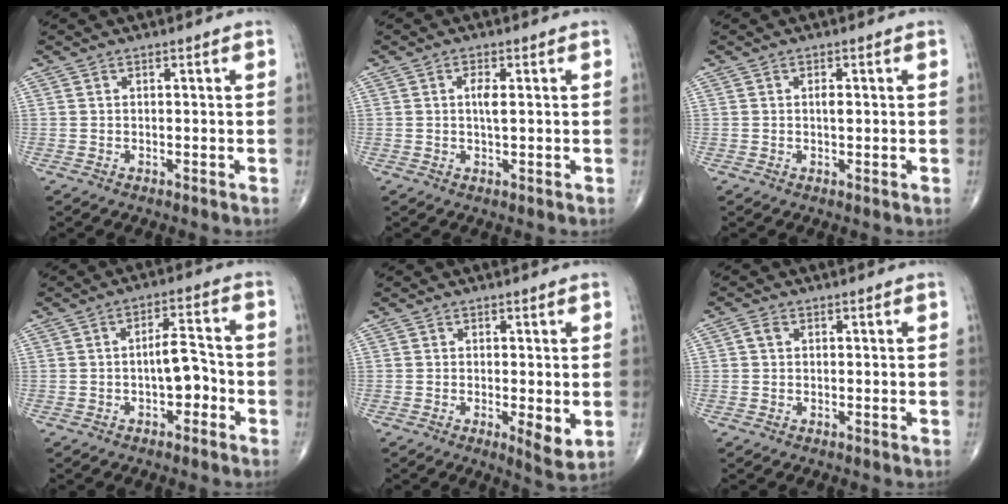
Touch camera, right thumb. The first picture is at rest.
{"total": 2.4, "force": [0.4, 0.6, 2.3], "torque": [-0.044, -0.001, 0.006]}
{"total": 1.4, "force": [0.2, 0.6, 1.3], "torque": [-0.020, 0.001, 0.002]}
{"total": 6.1, "force": [-1.7, 2.9, 5.1], "torque": [-0.064, 0.024, -0.030]}
{"total": 4.5, "force": [-0.6, 1.3, 4.2], "torque": [-0.067, -0.016, -0.011]}
{"total": 1.4, "force": [0.2, 1.1, 0.9], "torque": [-0.014, 0.004, 0.003]}